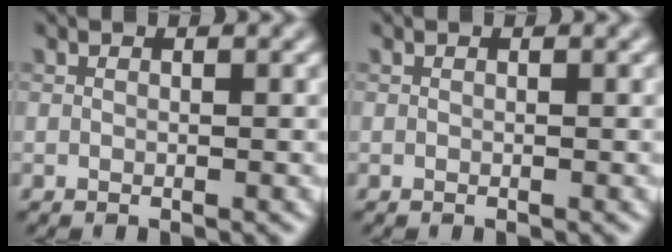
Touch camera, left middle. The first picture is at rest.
{"total": 0.0}